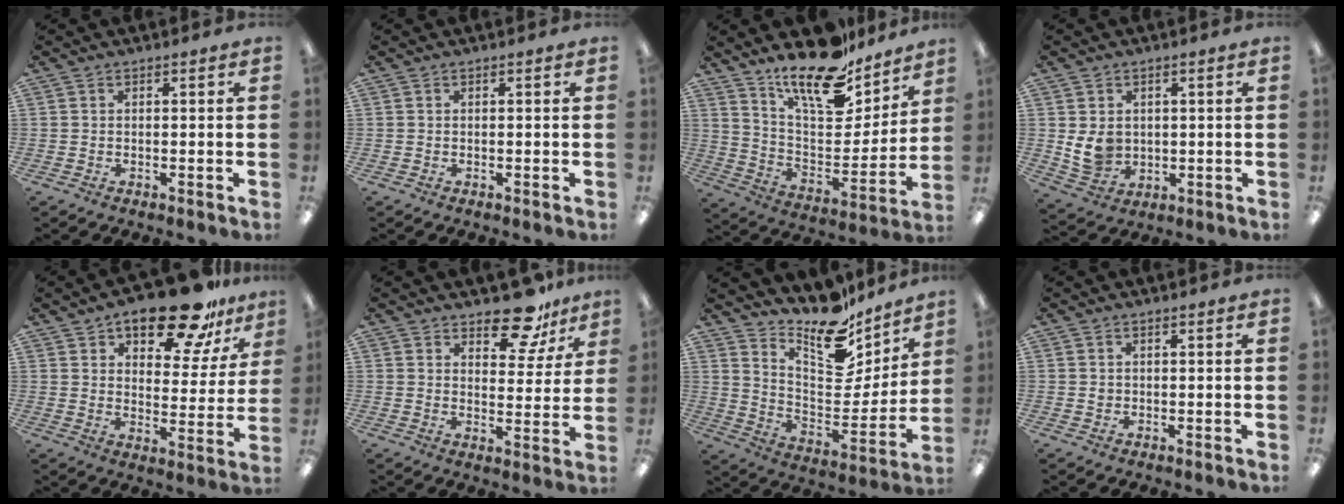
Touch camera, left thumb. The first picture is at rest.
{"total": 0.0}
{"total": 18.6, "force": [15.5, 5.9, 8.4], "torque": [-0.149, -0.116, 0.271]}
{"total": 6.4, "force": [1.0, 5.5, 3.2], "torque": [-0.063, -0.003, 0.019]}
{"total": 17.5, "force": [13.3, 6.7, 9.2], "torque": [-0.135, -0.081, 0.223]}
{"total": 12.0, "force": [9.3, 5.2, 5.5], "torque": [-0.064, -0.060, 0.163]}
{"total": 16.4, "force": [14.1, 5.7, 6.0], "torque": [-0.104, -0.127, 0.246]}
{"total": 0.9, "force": [0.2, 0.8, 0.3], "torque": [-0.007, 0.004, 0.003]}